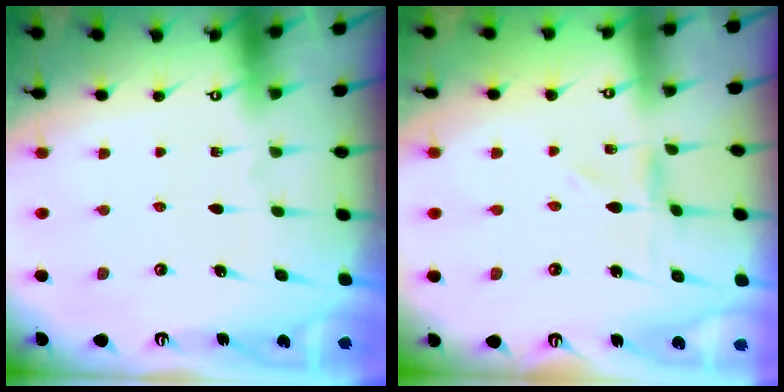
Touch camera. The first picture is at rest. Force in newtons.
{"total": 0.0}